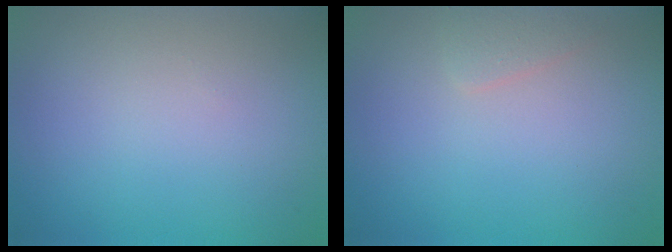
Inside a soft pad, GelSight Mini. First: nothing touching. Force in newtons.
{"total": 1.0, "press": 1.0, "slide": 0.1}